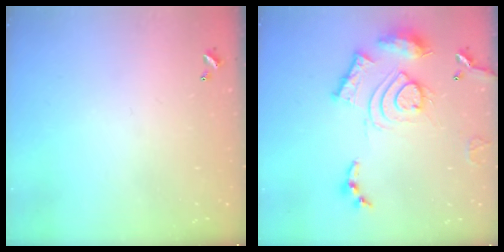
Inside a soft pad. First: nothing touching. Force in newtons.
{"total": 17.8, "press": 17.7, "slide": 1.5}